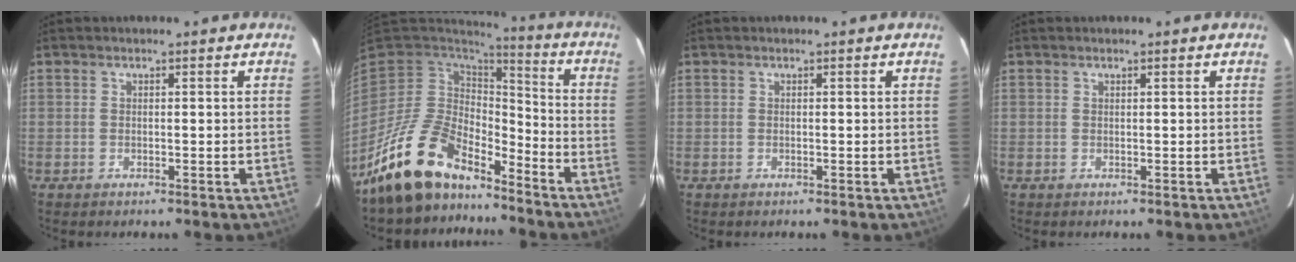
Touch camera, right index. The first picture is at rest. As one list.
[{"total": 15.8, "force": [-12.6, 6.5, 6.8], "torque": [-0.149, -0.003, -0.225]}, {"total": 0.0}, {"total": 0.0}]